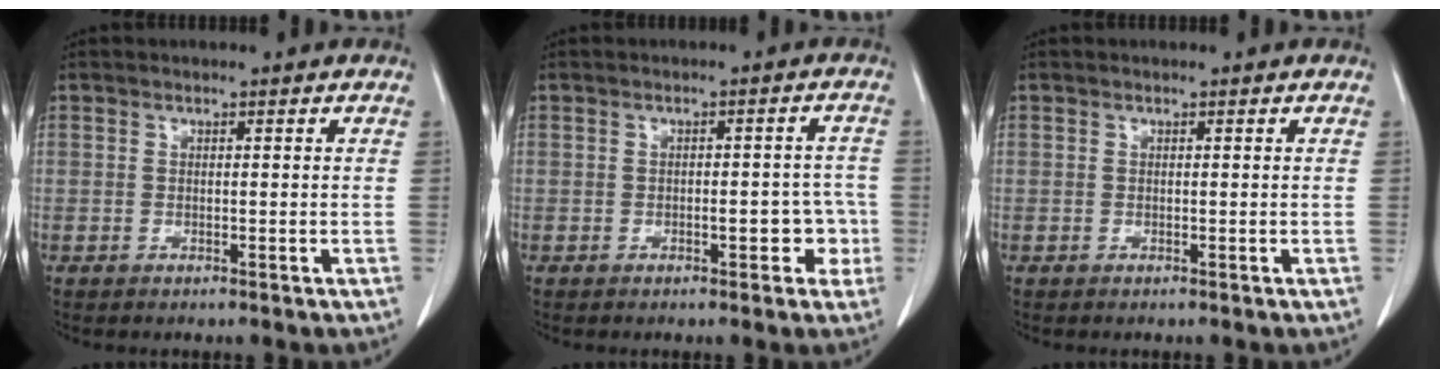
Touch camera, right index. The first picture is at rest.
{"total": 4.5, "force": [-1.4, 2.2, 3.6], "torque": [-0.036, 0.019, -0.014]}
{"total": 0.0}